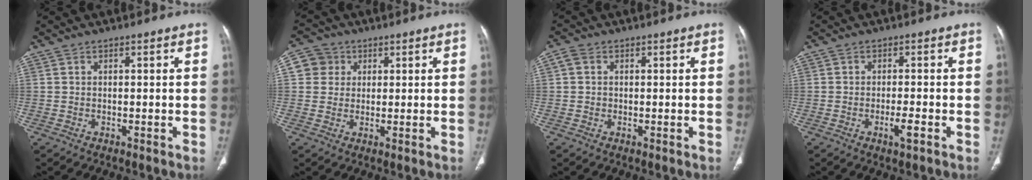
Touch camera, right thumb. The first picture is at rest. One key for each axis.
{"total": 5.2, "fx": 1.4, "fy": 5.0, "fz": 0.8, "tx": 0.010, "ty": 0.005, "tz": 0.023}
{"total": 2.1, "fx": 0.3, "fy": 1.8, "fz": 1.1, "tx": -0.019, "ty": 0.003, "tz": 0.005}
{"total": 1.5, "fx": -0.5, "fy": 0.3, "fz": 1.3, "tx": -0.024, "ty": -0.004, "tz": -0.011}